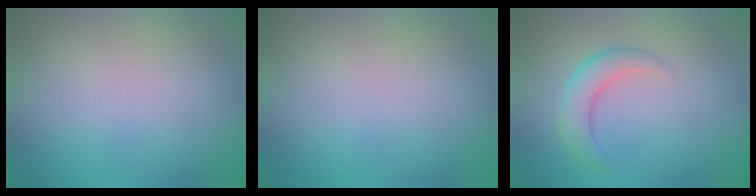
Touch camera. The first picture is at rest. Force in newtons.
{"total": 0.0}
{"total": 3.0, "press": 3.0, "slide": 0.2}